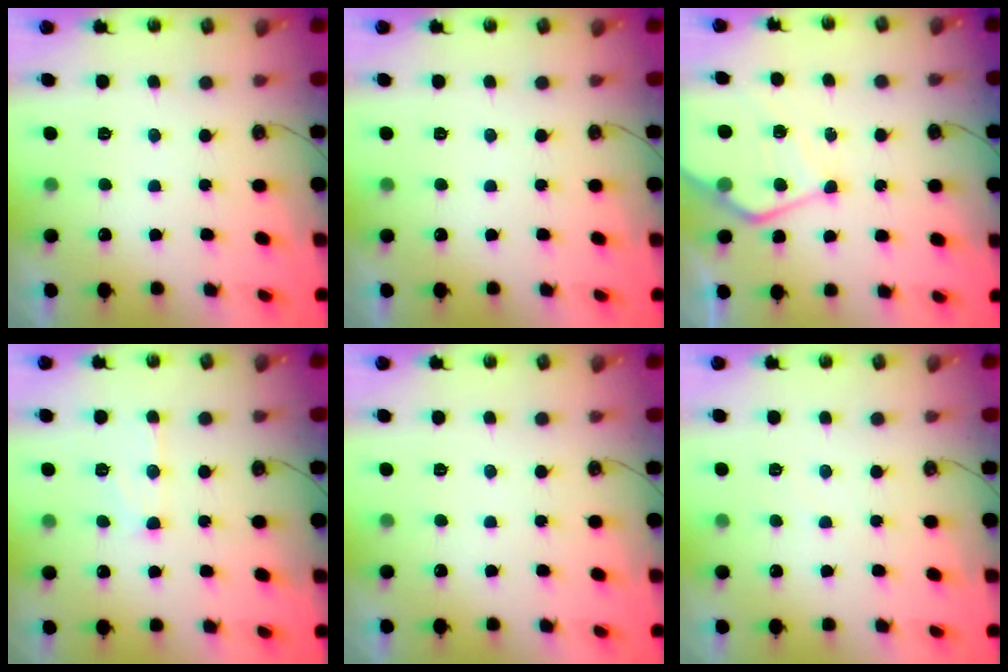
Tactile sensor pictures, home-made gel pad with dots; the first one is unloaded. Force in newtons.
{"total": 0.0}
{"total": 11.0, "press": 10.9, "slide": 1.3}
{"total": 10.5, "press": 10.5, "slide": 1.0}
{"total": 0.0}
{"total": 1.8, "press": 1.7, "slide": 0.3}